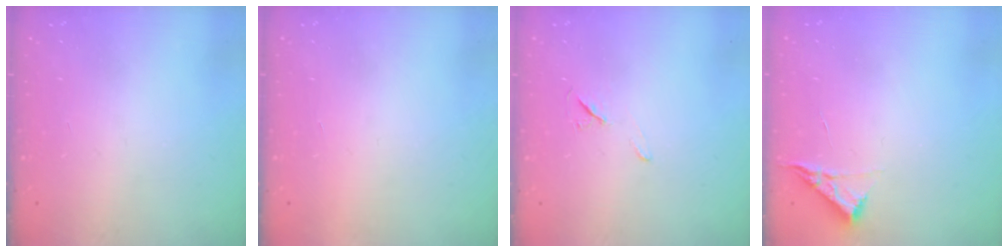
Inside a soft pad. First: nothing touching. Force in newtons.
{"total": 1.7, "press": 1.7, "slide": 0.1}
{"total": 5.7, "press": 5.2, "slide": 2.4}
{"total": 5.1, "press": 5.0, "slide": 0.7}